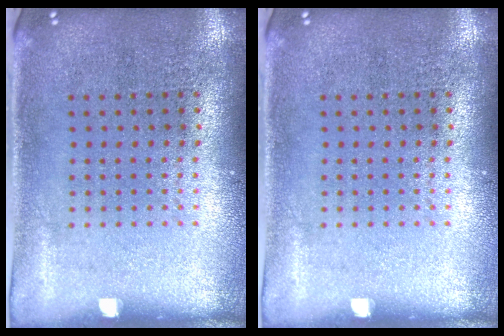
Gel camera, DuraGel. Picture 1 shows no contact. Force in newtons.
{"total": 0.0}